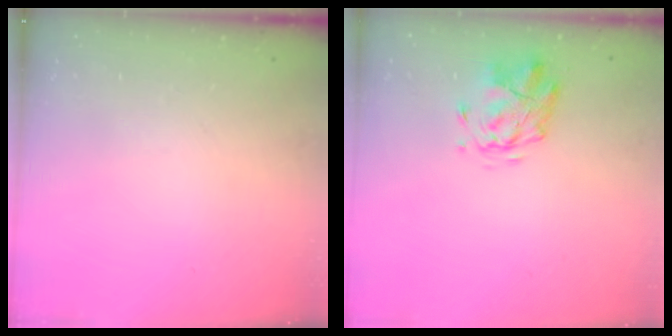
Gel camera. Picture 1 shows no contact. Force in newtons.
{"total": 2.9, "press": 2.5, "slide": 1.4}